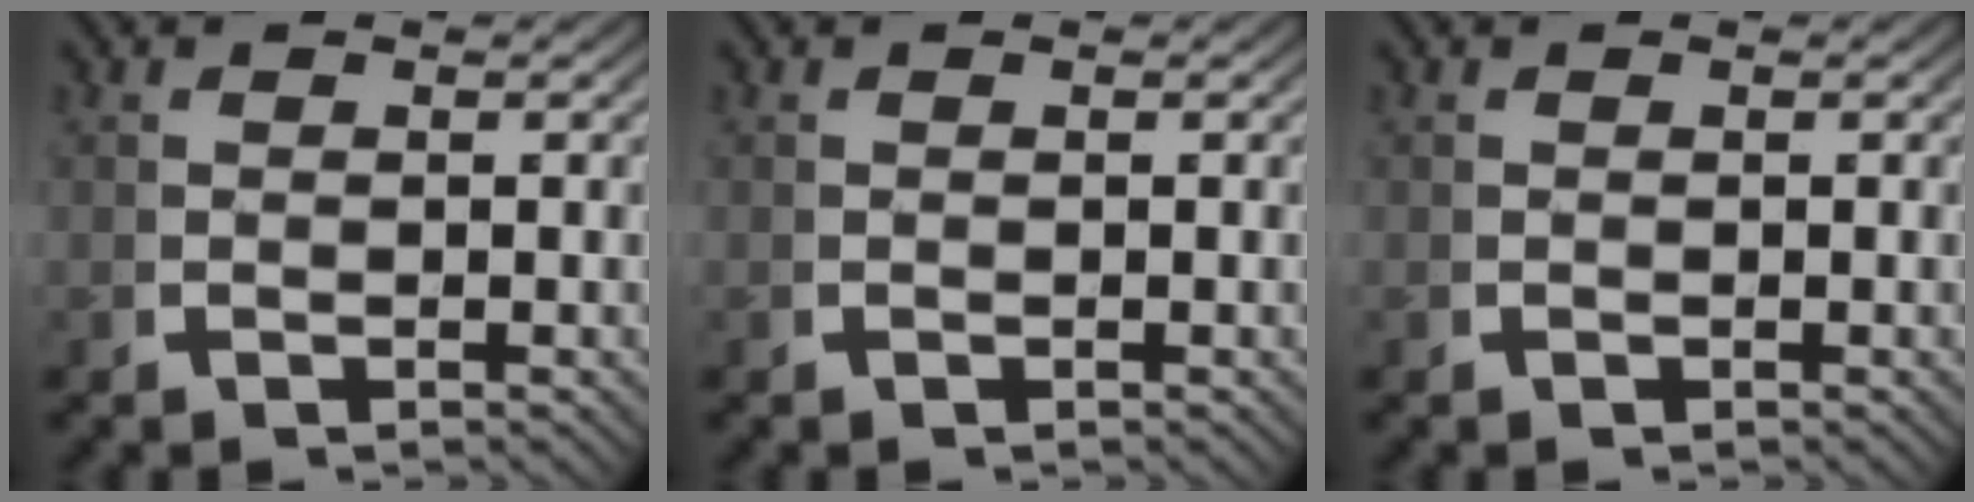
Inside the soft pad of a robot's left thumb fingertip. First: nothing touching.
{"total": 0.0}
{"total": 0.0}